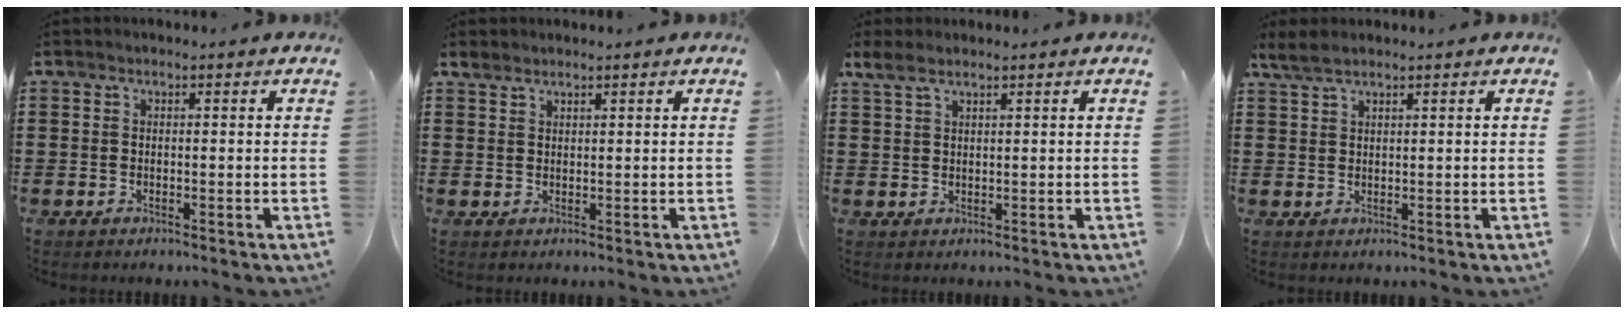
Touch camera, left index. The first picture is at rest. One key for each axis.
{"total": 1.3, "fx": 1.3, "fy": 0.3, "fz": 0.3, "tx": -0.008, "ty": -0.001, "tz": 0.025}
{"total": 2.3, "fx": 1.6, "fy": 0.4, "fz": 1.6, "tx": -0.034, "ty": 0.002, "tz": 0.029}
{"total": 2.2, "fx": 1.7, "fy": 0.3, "fz": 1.4, "tx": -0.031, "ty": 0.001, "tz": 0.032}